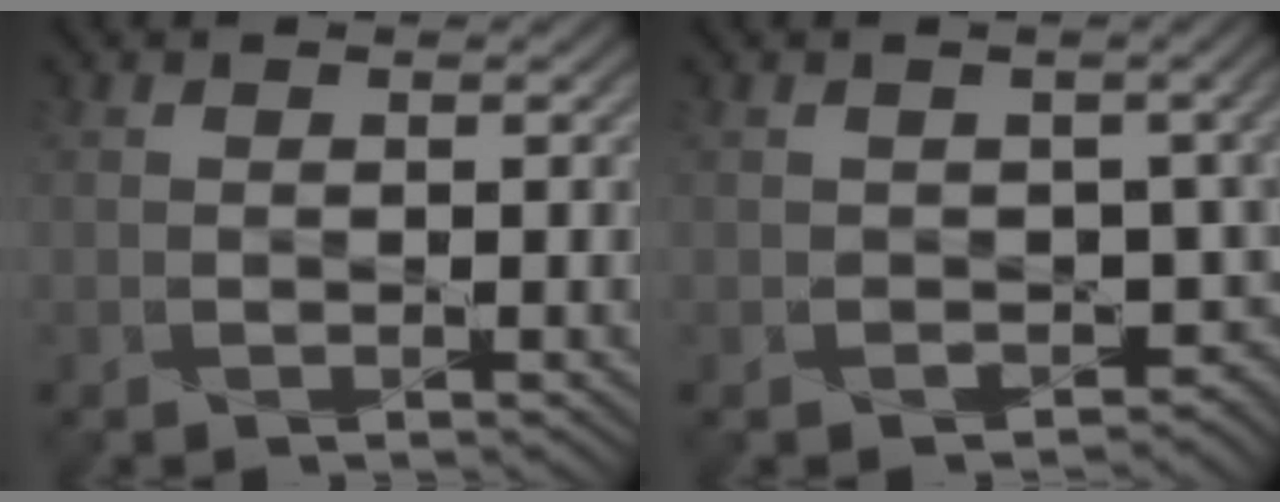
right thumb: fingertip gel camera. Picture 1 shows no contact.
{"total": 3.7, "force": [-0.3, 3.4, 1.5], "torque": [-0.023, -0.026, 0.003]}